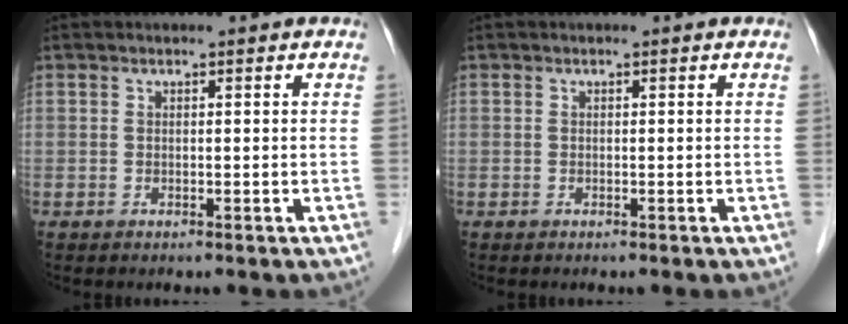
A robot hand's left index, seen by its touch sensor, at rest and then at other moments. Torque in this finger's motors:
{"motor_torque": [-0.06, -0.05, 0.00, 0.00]}